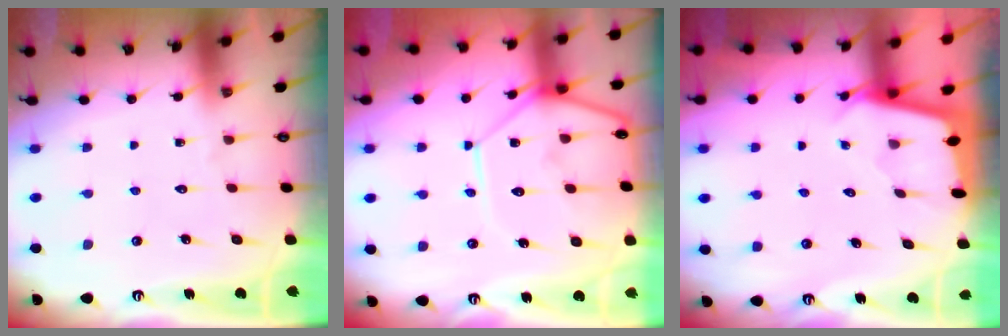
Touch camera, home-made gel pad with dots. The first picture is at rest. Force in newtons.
{"total": 12.1, "press": 12.1, "slide": 0.8}
{"total": 1.9, "press": 1.9, "slide": 0.2}